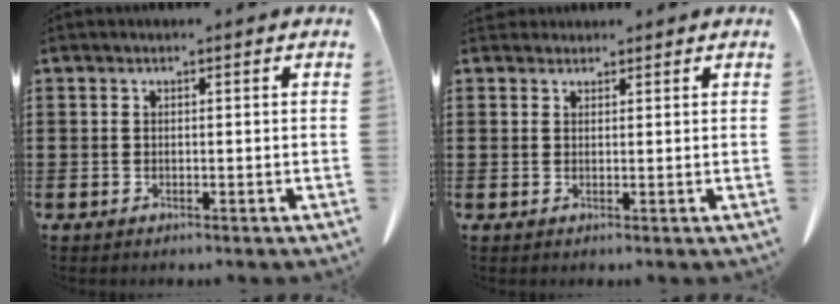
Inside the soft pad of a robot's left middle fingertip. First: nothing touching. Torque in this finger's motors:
{"motor_torque": [0.11, 0.10, -0.05, -0.02]}